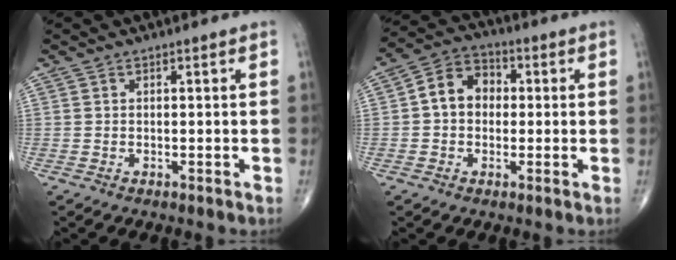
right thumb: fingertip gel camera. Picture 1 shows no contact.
{"total": 8.0, "force": [0.4, 6.3, 4.9], "torque": [-0.063, 0.025, -0.007]}